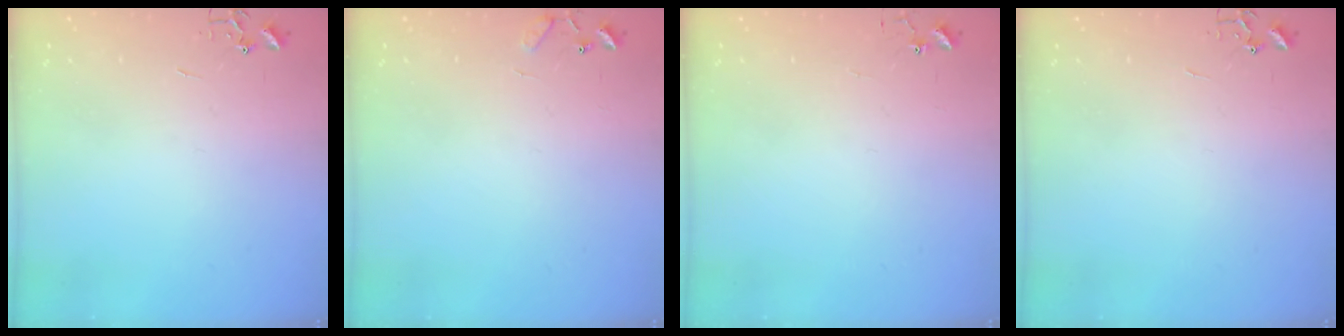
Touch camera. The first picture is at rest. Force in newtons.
{"total": 7.6, "press": 7.5, "slide": 0.6}
{"total": 4.8, "press": 4.8, "slide": 0.2}
{"total": 0.0}